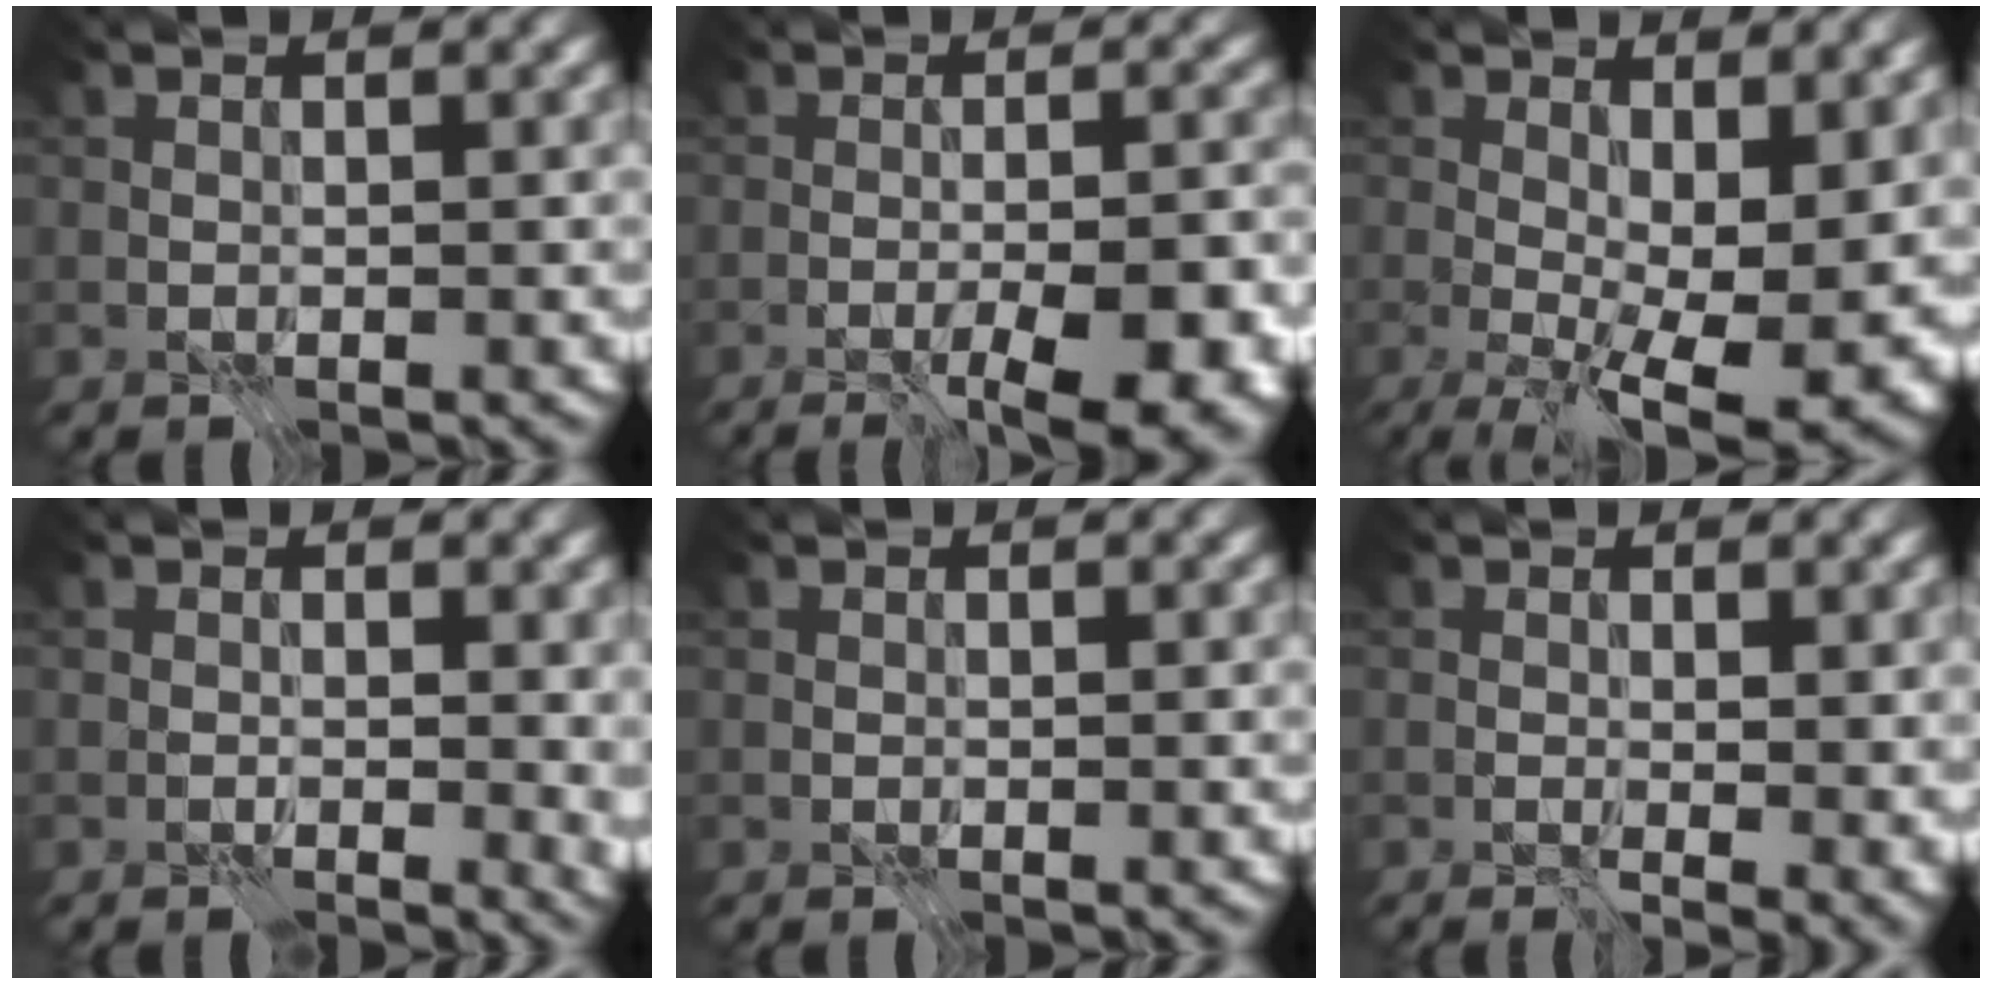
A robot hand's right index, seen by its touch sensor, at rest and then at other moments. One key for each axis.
{"total": 7.4, "fx": -3.4, "fy": 1.4, "fz": 6.4, "tx": -0.087, "ty": -0.004, "tz": -0.042}
{"total": 12.7, "fx": 0.3, "fy": 6.0, "fz": 11.2, "tx": -0.156, "ty": -0.019, "tz": 0.037}
{"total": 2.0, "fx": 0.3, "fy": 1.1, "fz": 1.6, "tx": -0.012, "ty": -0.005, "tz": 0.005}
{"total": 0.0}
{"total": 2.8, "fx": 0.3, "fy": 1.2, "fz": 2.5, "tx": -0.031, "ty": -0.008, "tz": 0.006}